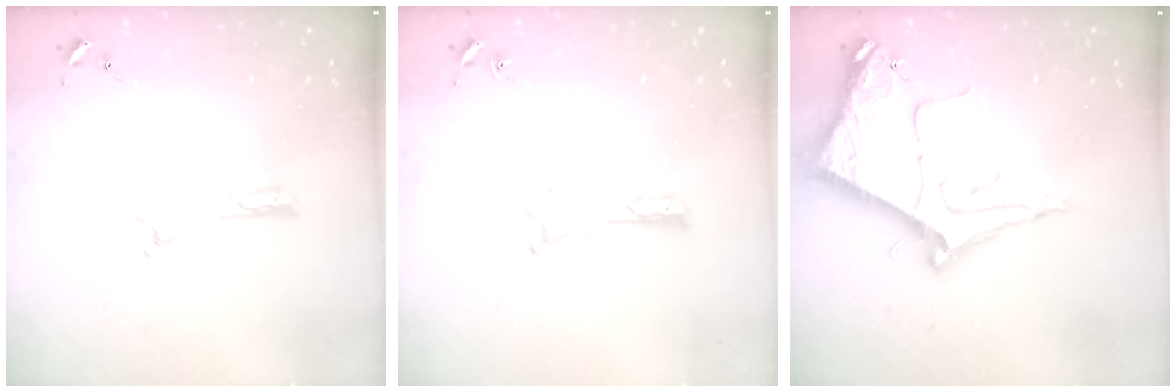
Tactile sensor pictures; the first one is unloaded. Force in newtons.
{"total": 0.0}
{"total": 10.2, "press": 10.2, "slide": 1.1}